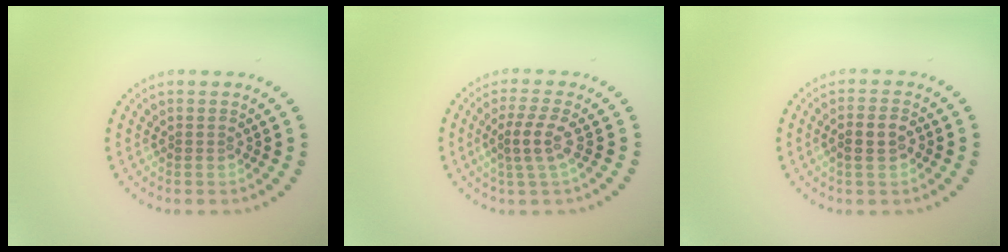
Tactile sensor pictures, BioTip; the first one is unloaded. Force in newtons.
{"total": 2.3, "press": 1.8, "slide": 1.4}
{"total": 2.4, "press": 2.3, "slide": 0.6}